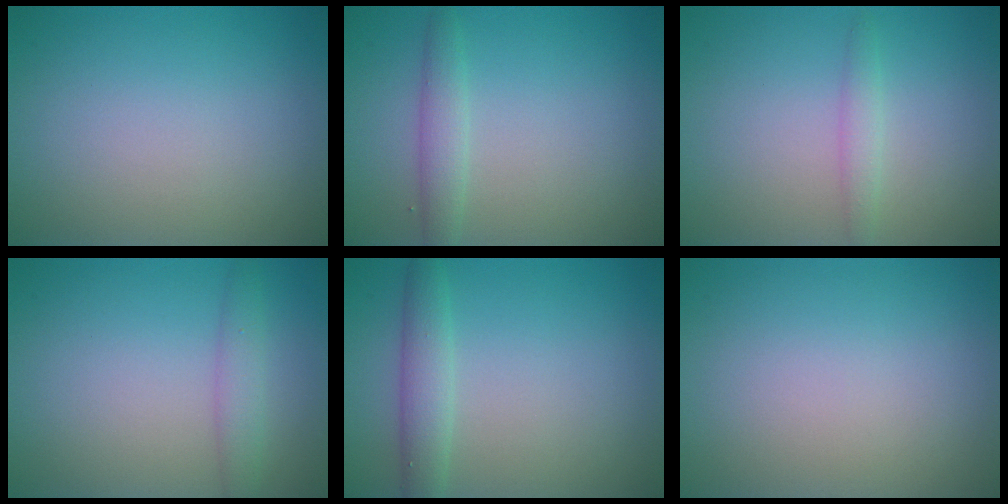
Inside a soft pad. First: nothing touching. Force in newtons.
{"total": 2.0, "press": 2.0, "slide": 0.2}
{"total": 1.3, "press": 1.3, "slide": 0.1}
{"total": 2.0, "press": 2.0, "slide": 0.0}
{"total": 2.6, "press": 2.6, "slide": 0.0}
{"total": 0.0}